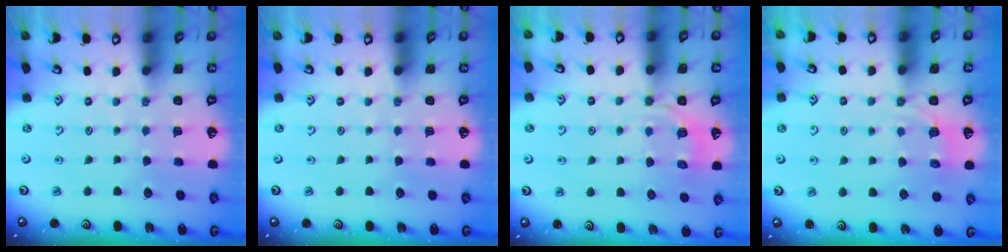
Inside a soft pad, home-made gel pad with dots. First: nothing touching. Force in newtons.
{"total": 0.0}
{"total": 6.3, "press": 6.0, "slide": 1.9}
{"total": 4.2, "press": 3.6, "slide": 2.2}